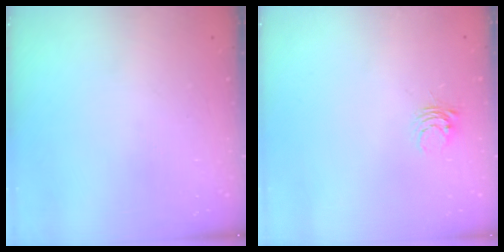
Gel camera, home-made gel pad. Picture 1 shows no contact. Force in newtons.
{"total": 3.8, "press": 3.8, "slide": 0.4}